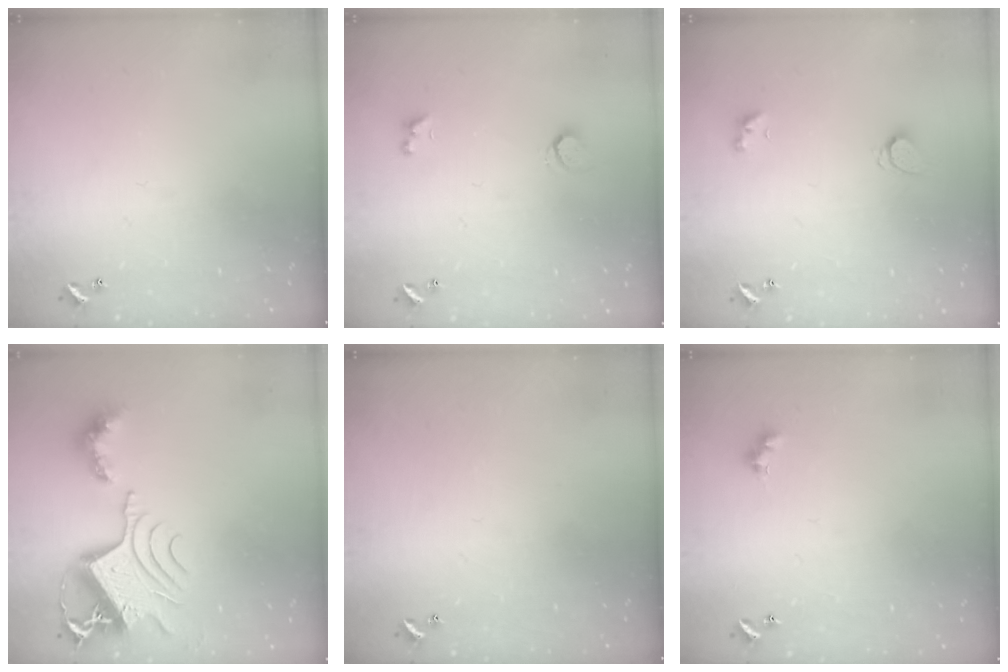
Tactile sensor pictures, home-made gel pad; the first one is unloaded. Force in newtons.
{"total": 1.3, "press": 1.2, "slide": 0.4}
{"total": 2.1, "press": 2.0, "slide": 0.4}
{"total": 10.9, "press": 10.9, "slide": 1.2}
{"total": 0.0}
{"total": 3.0, "press": 2.9, "slide": 0.5}